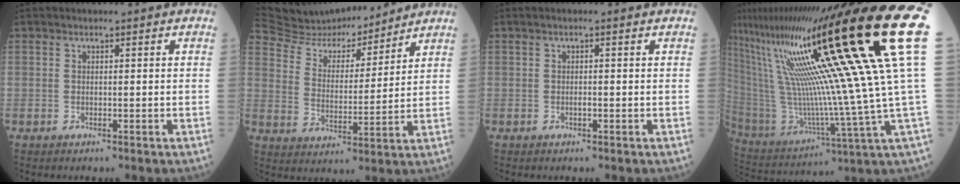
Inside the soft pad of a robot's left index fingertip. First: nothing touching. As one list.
[{"total": 17.0, "force": [16.0, 3.7, 4.2], "torque": [-0.079, 0.007, 0.263]}, {"total": 0.7, "force": [-0.1, 0.0, 0.7], "torque": [-0.015, 0.000, -0.003]}, {"total": 33.7, "force": [14.5, -1.2, 30.5], "torque": [-0.455, 0.014, 0.249]}]